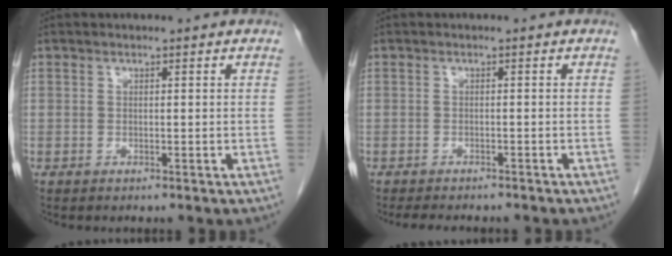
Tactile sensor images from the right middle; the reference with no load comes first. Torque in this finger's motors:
{"motor_torque": [0.53, -0.43, -0.06, 0.02]}